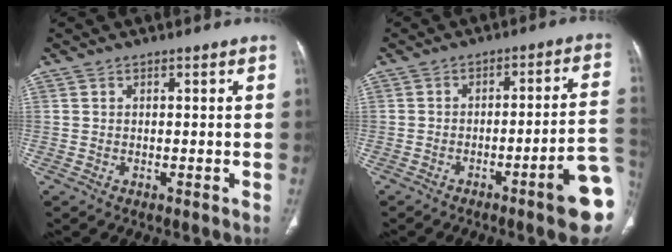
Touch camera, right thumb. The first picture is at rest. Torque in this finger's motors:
{"motor_torque": [1.90, 0.91, 0.78, -1.08, 0.27]}